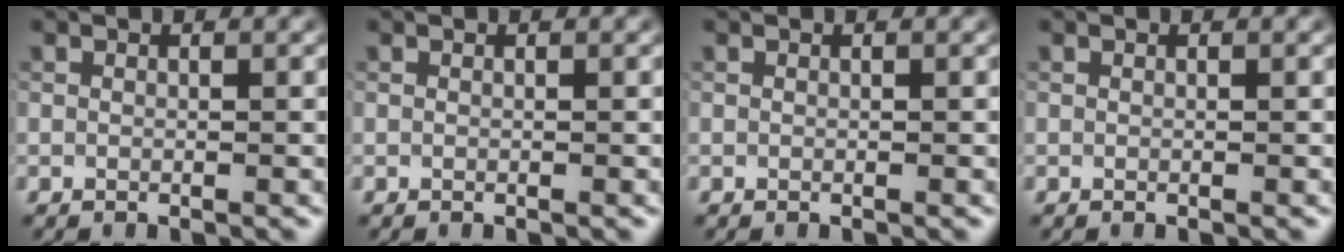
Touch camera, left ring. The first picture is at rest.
{"total": 0.0}
{"total": 0.0}
{"total": 0.0}